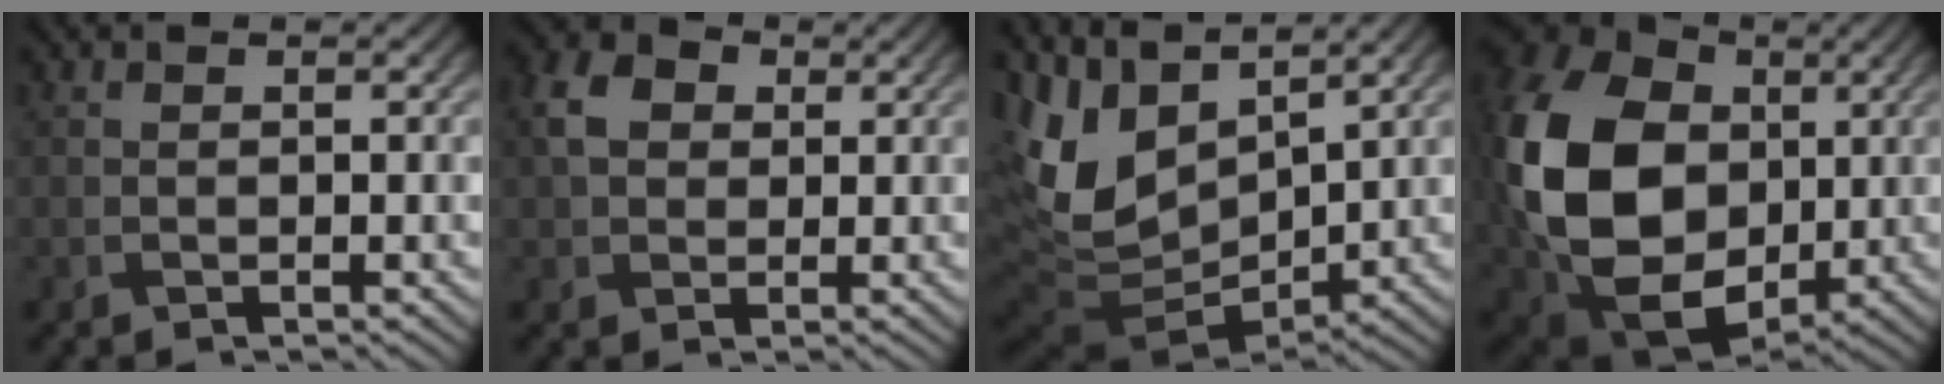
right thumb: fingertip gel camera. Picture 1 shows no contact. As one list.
[{"total": 5.3, "force": [1.3, 4.2, 3.0], "torque": [-0.081, 0.010, 0.018]}, {"total": 12.4, "force": [3.9, 7.6, 8.9], "torque": [-0.215, -0.002, 0.088]}, {"total": 20.3, "force": [1.0, 15.1, 13.5], "torque": [-0.338, -0.017, 0.024]}]